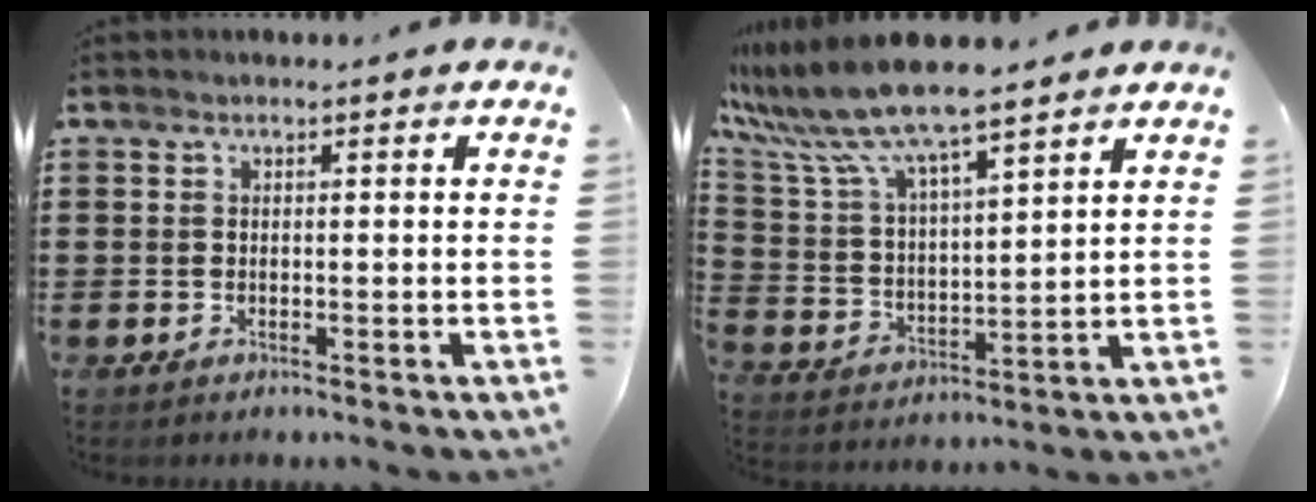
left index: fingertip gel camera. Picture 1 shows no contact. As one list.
[{"total": 9.6, "force": [8.4, 1.0, 4.5], "torque": [-0.130, -0.046, 0.141]}]